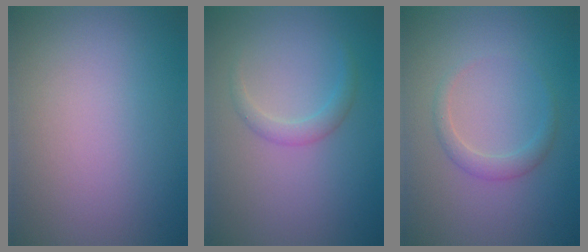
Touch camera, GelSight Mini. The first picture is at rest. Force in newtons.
{"total": 1.5, "press": 1.5, "slide": 0.1}
{"total": 1.7, "press": 1.7, "slide": 0.0}